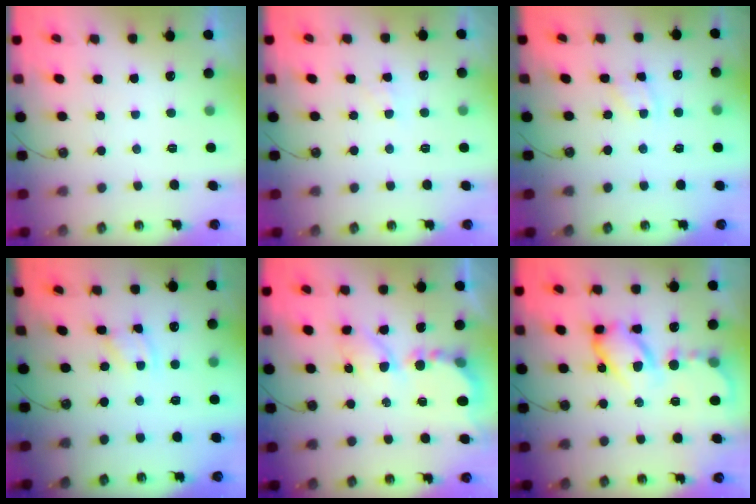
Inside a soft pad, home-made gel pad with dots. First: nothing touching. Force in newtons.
{"total": 4.4, "press": 4.3, "slide": 0.7}
{"total": 4.5, "press": 4.5, "slide": 0.4}
{"total": 1.9, "press": 1.9, "slide": 0.3}
{"total": 7.3, "press": 7.3, "slide": 0.7}
{"total": 14.3, "press": 14.2, "slide": 1.4}